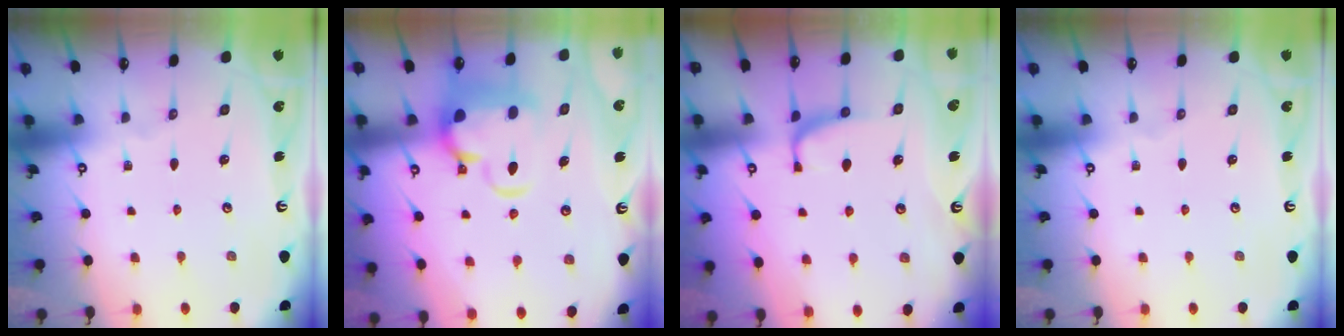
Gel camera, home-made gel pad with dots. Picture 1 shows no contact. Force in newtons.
{"total": 5.4, "press": 5.2, "slide": 1.4}
{"total": 1.3, "press": 1.2, "slide": 0.6}
{"total": 0.0}